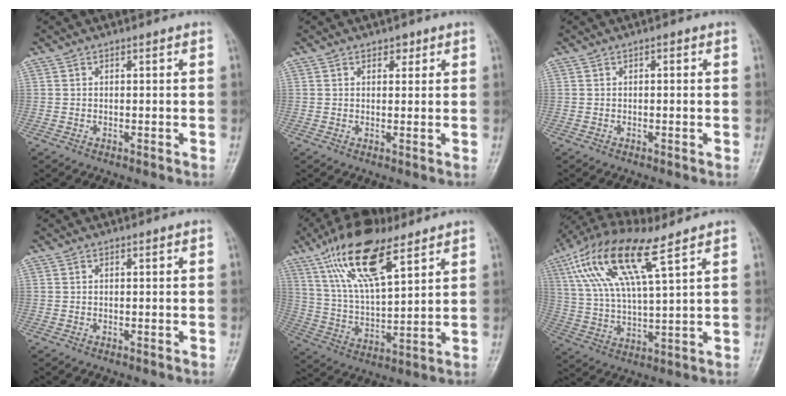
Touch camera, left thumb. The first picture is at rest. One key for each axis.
{"total": 2.1, "fx": 1.1, "fy": 1.5, "fz": 1.0, "tx": 0.004, "ty": -0.003, "tz": 0.011}
{"total": 1.1, "fx": 0.1, "fy": 0.6, "fz": 0.9, "tx": -0.005, "ty": 0.003, "tz": -0.002}
{"total": 0.0}
{"total": 17.0, "fx": 9.9, "fy": 6.2, "fz": 12.4, "tx": -0.210, "ty": -0.030, "tz": 0.185}
{"total": 16.3, "fx": 8.1, "fy": 4.6, "fz": 13.4, "tx": -0.274, "ty": -0.006, "tz": 0.155}